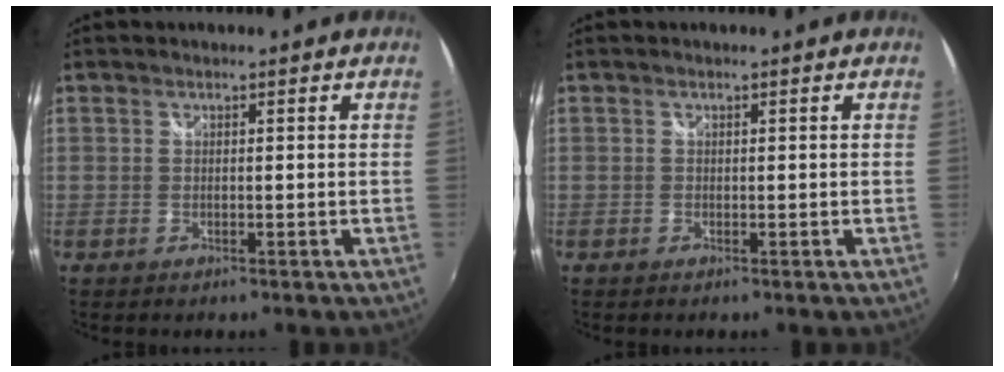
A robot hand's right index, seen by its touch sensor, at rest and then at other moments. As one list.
[{"total": 0.0}]